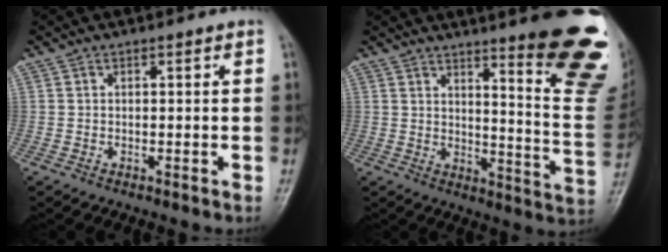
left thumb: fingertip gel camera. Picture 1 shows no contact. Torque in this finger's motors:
{"motor_torque": [3.12, 1.37, 1.45, -1.32, 0.38]}